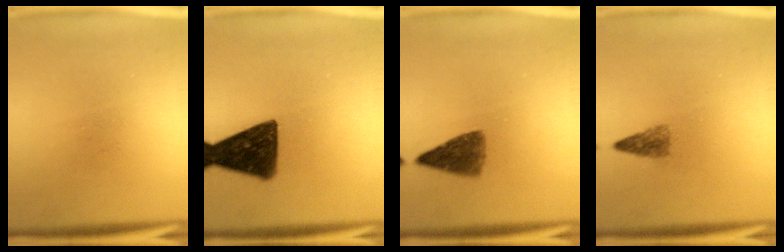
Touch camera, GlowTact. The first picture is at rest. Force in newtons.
{"total": 13.8}
{"total": 5.4}
{"total": 2.2}